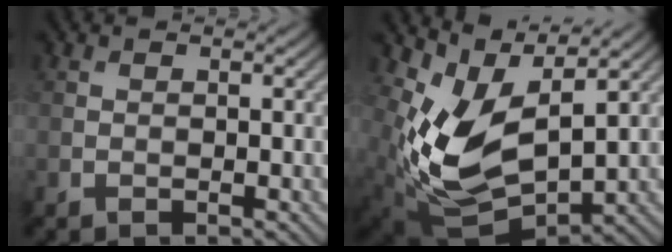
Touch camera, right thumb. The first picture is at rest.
{"total": 9.3, "force": [3.0, 5.2, 7.0], "torque": [-0.159, -0.017, 0.071]}